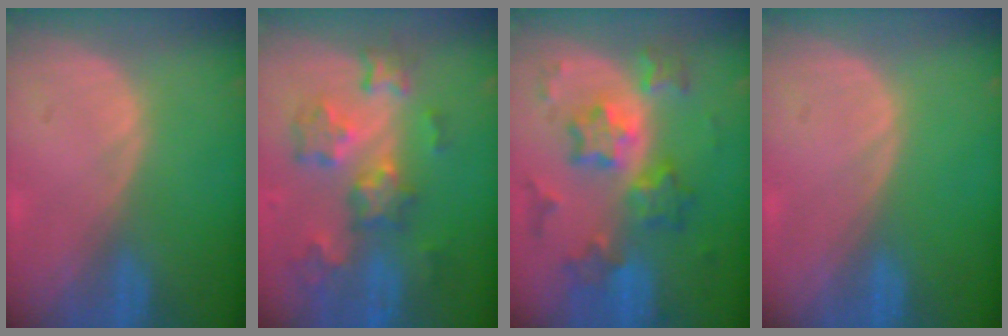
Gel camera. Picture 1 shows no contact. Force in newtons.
{"total": 9.2, "press": 8.1, "slide": 4.3}
{"total": 9.4, "press": 9.3, "slide": 0.7}
{"total": 0.0}